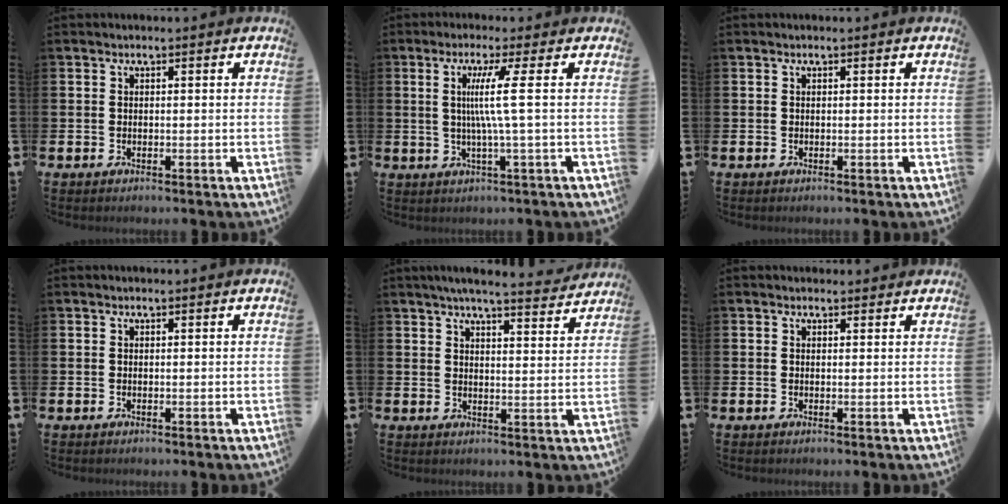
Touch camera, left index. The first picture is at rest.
{"total": 6.3, "force": [1.1, -0.8, 6.1], "torque": [-0.122, -0.003, 0.010]}
{"total": 0.0}
{"total": 0.0}
{"total": 5.4, "force": [5.1, 0.0, 1.7], "torque": [-0.038, -0.030, 0.087]}
{"total": 0.9, "force": [0.8, 0.4, 0.2], "torque": [0.016, -0.003, 0.009]}